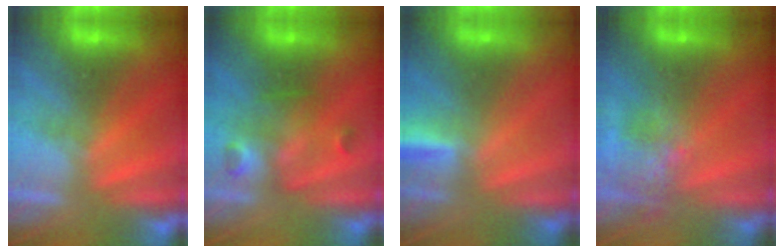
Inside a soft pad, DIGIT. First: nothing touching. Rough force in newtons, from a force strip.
{"total": 3.0}
{"total": 3.0}
{"total": 11.1}